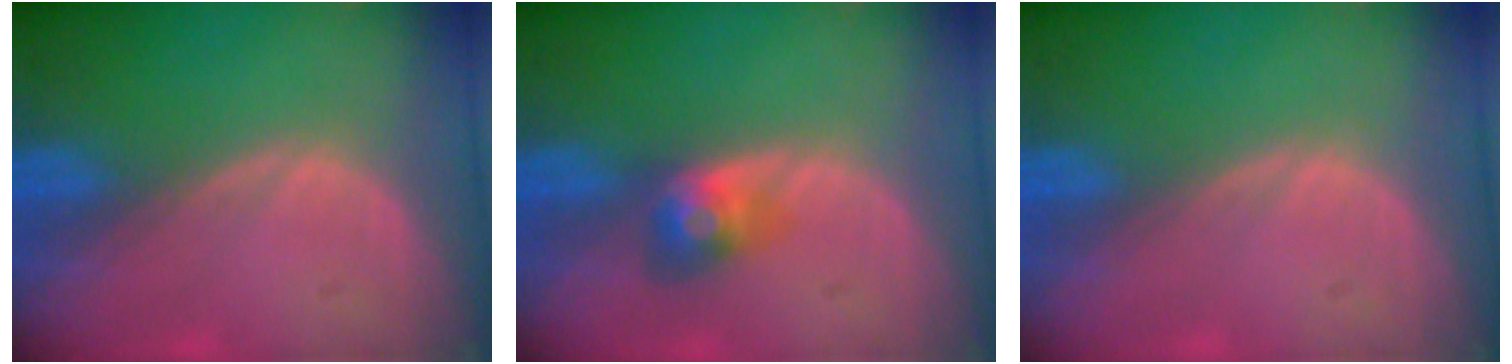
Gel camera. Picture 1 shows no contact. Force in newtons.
{"total": 3.5, "press": 3.5, "slide": 0.3}
{"total": 0.0}